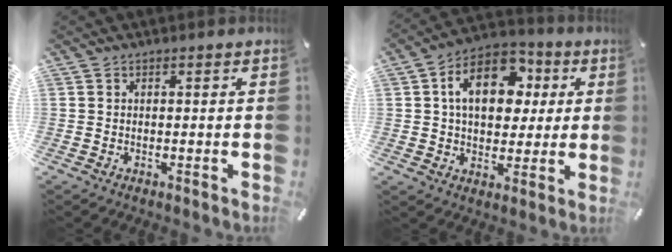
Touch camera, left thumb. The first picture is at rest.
{"total": 15.3, "force": [4.1, 10.8, 10.1], "torque": [-0.158, 0.000, 0.072]}